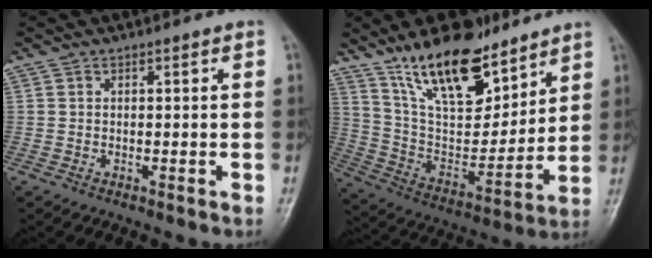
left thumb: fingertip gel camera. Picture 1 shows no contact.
{"total": 20.4, "force": [14.1, 8.6, 12.0], "torque": [-0.152, -0.078, 0.256]}